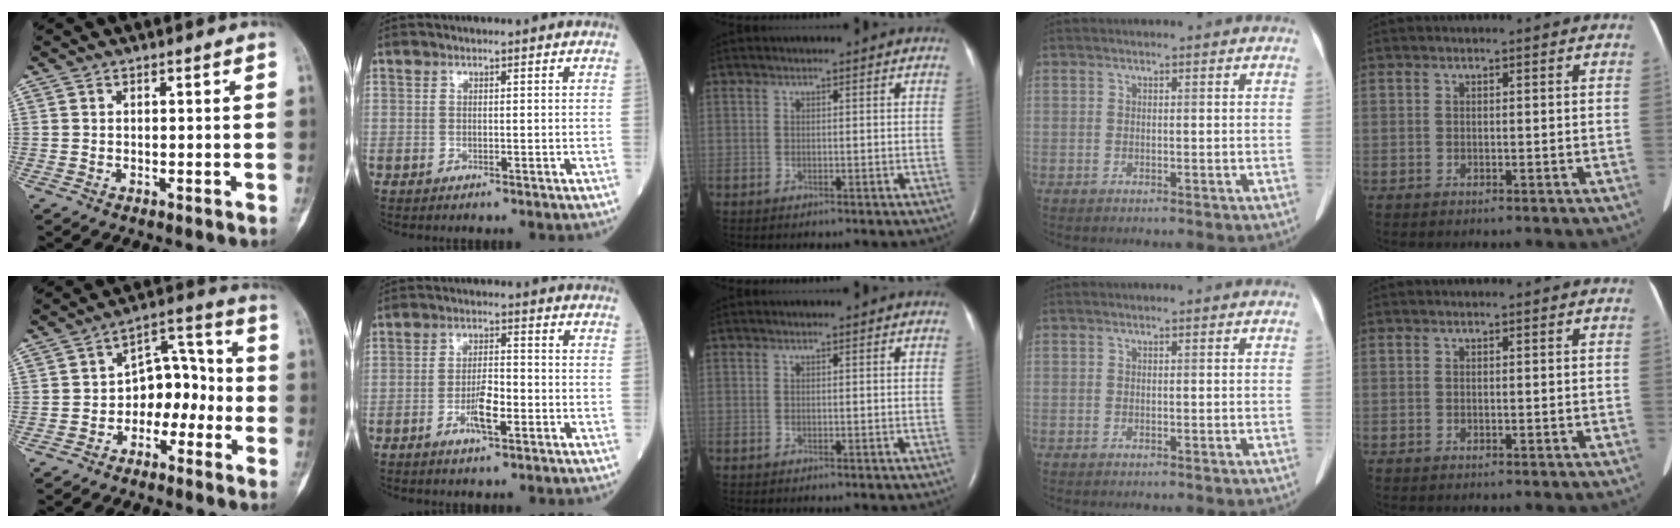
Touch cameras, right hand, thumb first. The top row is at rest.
{"thumb": {"total": 9.3, "force": [-2.7, 6.4, 6.1], "torque": [-0.049, 0.048, -0.057]}, "index": {"total": 5.0, "force": [-2.0, 1.1, 4.4], "torque": [-0.086, 0.001, -0.034]}}